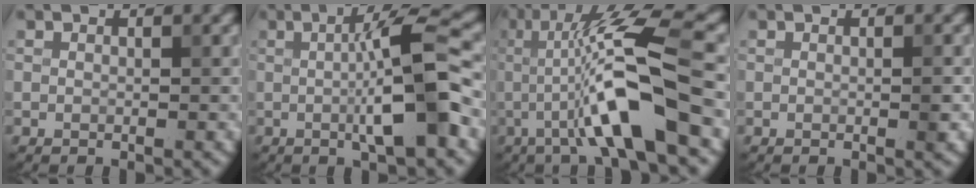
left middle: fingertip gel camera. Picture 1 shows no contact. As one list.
[{"total": 8.1, "force": [-0.3, 1.4, 8.0], "torque": [-0.117, 0.002, -0.006]}, {"total": 9.7, "force": [-1.9, 1.4, 9.4], "torque": [-0.155, 0.014, -0.037]}, {"total": 0.8, "force": [-0.1, 0.1, 0.8], "torque": [-0.011, -0.001, -0.001]}]